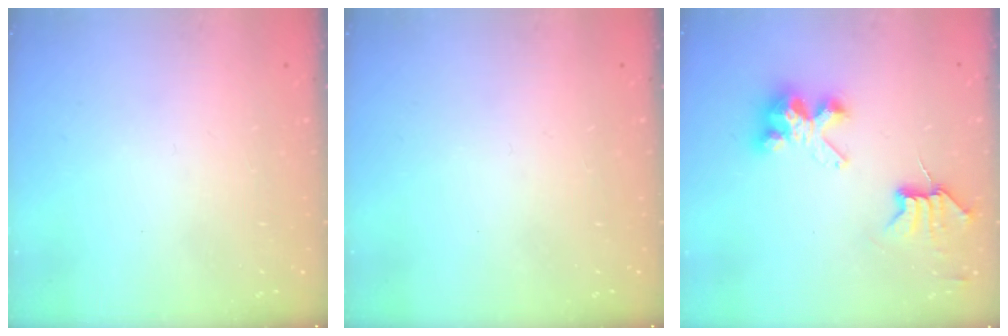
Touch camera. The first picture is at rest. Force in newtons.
{"total": 0.0}
{"total": 6.1, "press": 6.1, "slide": 0.2}